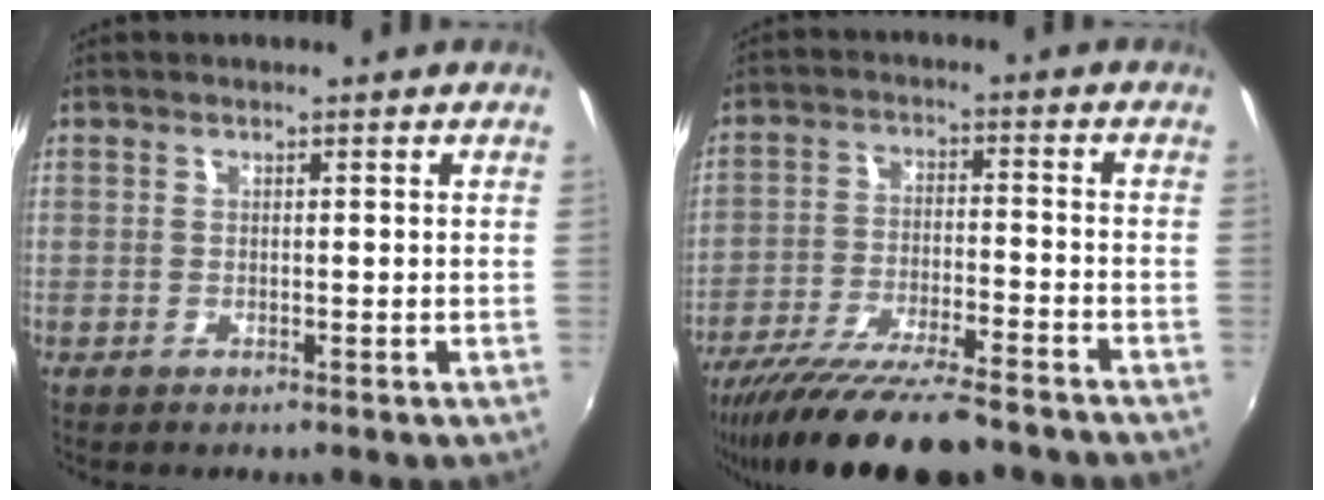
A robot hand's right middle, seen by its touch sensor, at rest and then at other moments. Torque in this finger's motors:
{"motor_torque": [1.08, -1.06, 0.47, 0.21]}